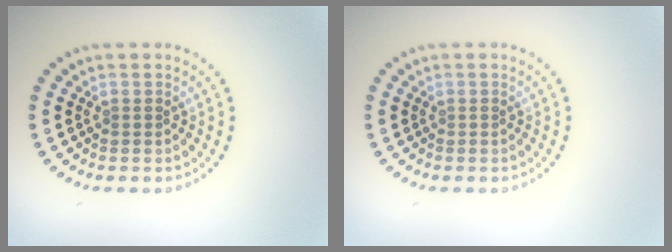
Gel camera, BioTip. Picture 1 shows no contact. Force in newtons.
{"total": 0.0}